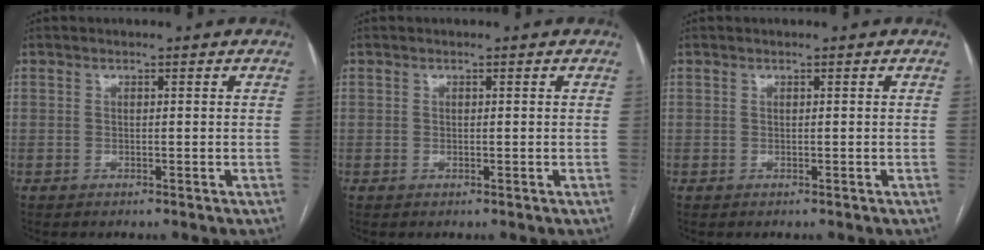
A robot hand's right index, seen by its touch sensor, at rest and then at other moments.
{"total": 0.0}
{"total": 0.0}